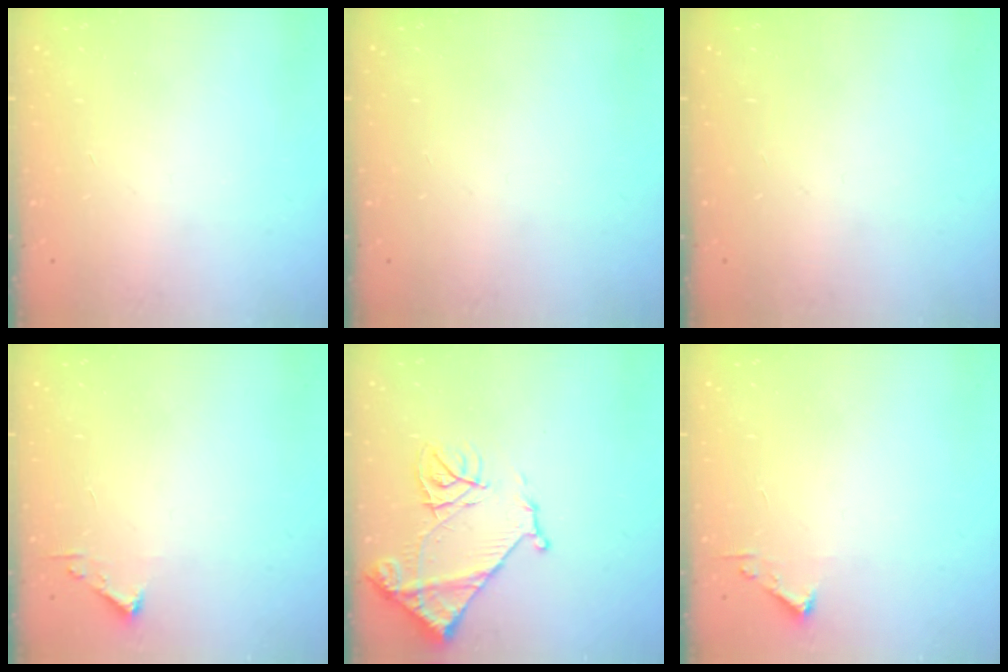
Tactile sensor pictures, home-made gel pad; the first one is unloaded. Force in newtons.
{"total": 0.0}
{"total": 0.0}
{"total": 2.4, "press": 2.4, "slide": 0.3}
{"total": 13.0, "press": 13.0, "slide": 1.3}
{"total": 2.4, "press": 2.4, "slide": 0.3}